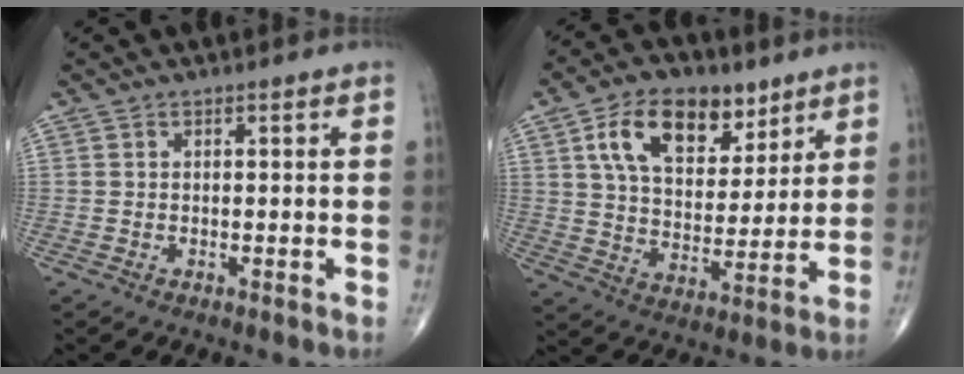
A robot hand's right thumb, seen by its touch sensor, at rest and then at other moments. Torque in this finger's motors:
{"motor_torque": [0.05, 0.42, 0.26, -0.05, 0.23]}